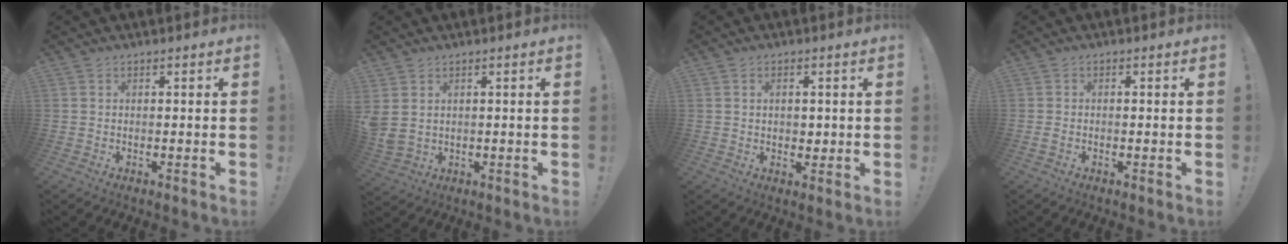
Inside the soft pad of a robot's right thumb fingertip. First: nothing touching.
{"total": 4.1, "force": [1.7, 2.3, 2.9], "torque": [-0.071, -0.006, 0.035]}
{"total": 3.2, "force": [0.8, 2.4, 1.9], "torque": [-0.019, -0.002, 0.010]}
{"total": 1.3, "force": [-0.6, 0.6, 1.0], "torque": [-0.018, 0.006, -0.009]}